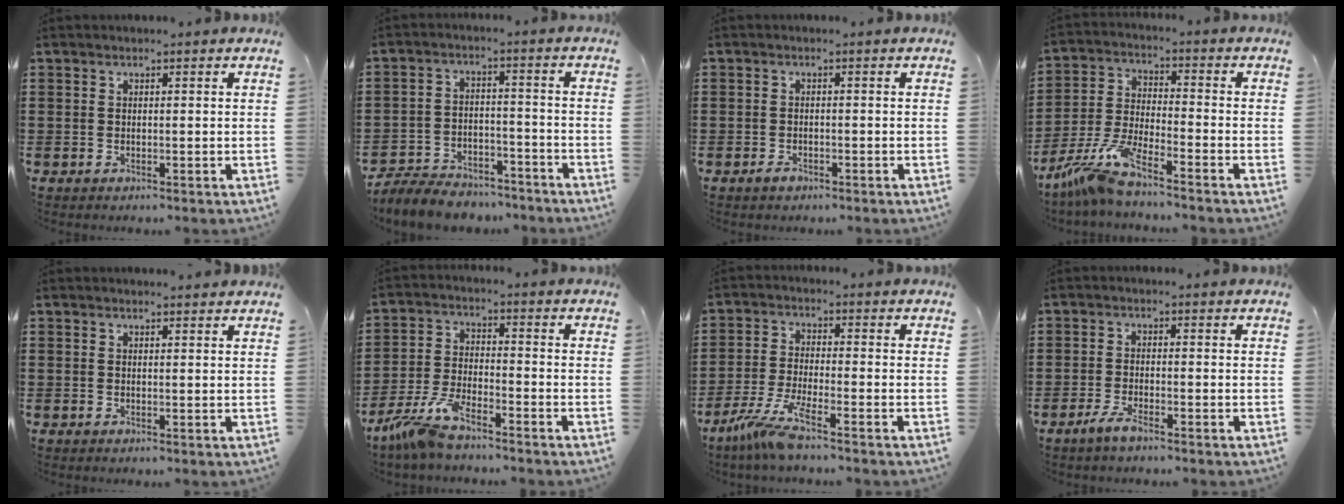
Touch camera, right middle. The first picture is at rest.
{"total": 6.7, "force": [-6.4, 1.5, 1.1], "torque": [-0.024, 0.015, -0.128]}
{"total": 1.4, "force": [-1.0, 0.8, 0.4], "torque": [-0.009, 0.000, -0.022]}
{"total": 7.8, "force": [-6.7, 0.1, 4.1], "torque": [-0.109, -0.016, -0.139]}
{"total": 0.6, "force": [0.6, 0.0, 0.2], "torque": [0.003, -0.004, 0.009]}
{"total": 7.0, "force": [-5.9, 1.1, 3.6], "torque": [-0.099, -0.010, -0.120]}
{"total": 6.5, "force": [-4.9, -0.1, 4.2], "torque": [-0.099, -0.022, -0.098]}
{"total": 3.0, "force": [-2.1, 0.5, 2.0], "torque": [-0.047, -0.001, -0.045]}